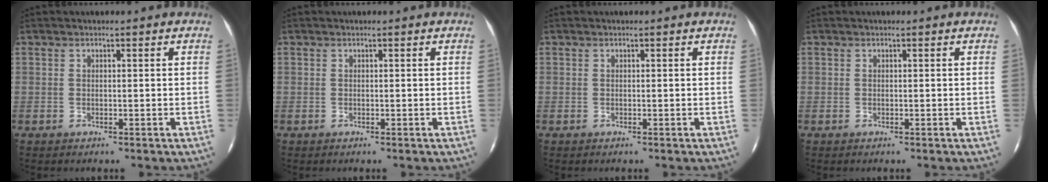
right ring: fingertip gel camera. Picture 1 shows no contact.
{"total": 0.0}
{"total": 0.0}
{"total": 0.0}